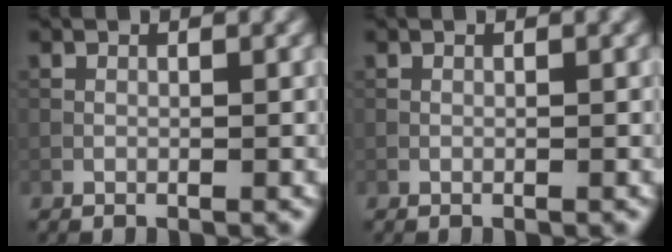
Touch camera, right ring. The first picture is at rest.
{"total": 0.0}